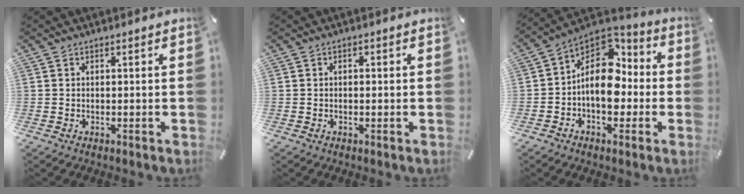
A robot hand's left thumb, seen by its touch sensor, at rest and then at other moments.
{"total": 0.9, "force": [-0.2, 0.4, 0.7], "torque": [-0.014, 0.001, -0.005]}
{"total": 14.3, "force": [-0.4, 10.3, 9.9], "torque": [-0.169, -0.009, -0.010]}